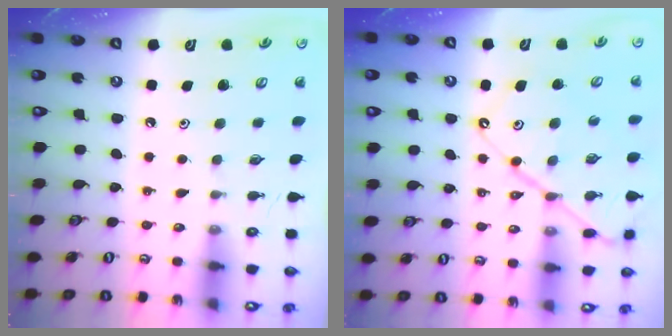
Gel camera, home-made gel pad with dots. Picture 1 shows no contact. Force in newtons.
{"total": 13.8, "press": 13.7, "slide": 1.5}